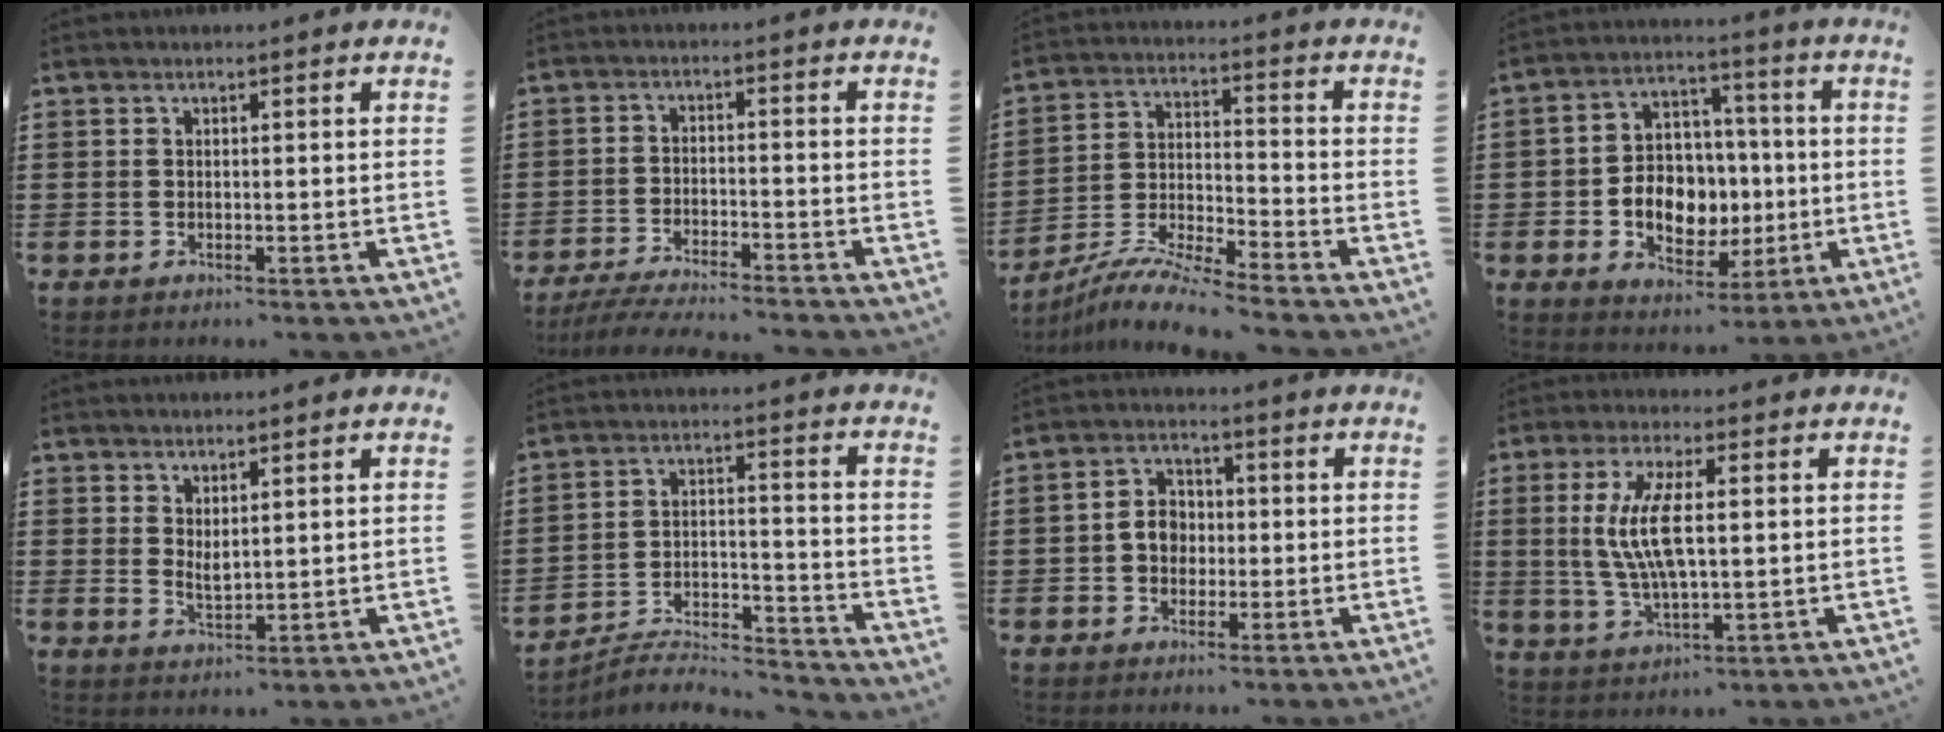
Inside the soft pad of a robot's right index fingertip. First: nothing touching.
{"total": 4.7, "force": [-4.5, -0.2, 1.1], "torque": [-0.031, -0.010, -0.093]}
{"total": 7.5, "force": [-7.2, -0.6, 2.2], "torque": [-0.052, -0.008, -0.146]}
{"total": 8.8, "force": [-1.2, 7.2, 4.9], "torque": [-0.087, 0.010, -0.019]}
{"total": 1.8, "force": [1.5, 0.5, 0.9], "torque": [-0.019, 0.000, 0.029]}
{"total": 5.6, "force": [-5.4, 0.5, 1.0], "torque": [-0.020, 0.004, -0.109]}
{"total": 4.3, "force": [-0.6, 3.5, 2.5], "torque": [-0.063, 0.007, -0.017]}
{"total": 8.2, "force": [0.8, 2.5, 7.8], "torque": [-0.174, -0.002, 0.004]}